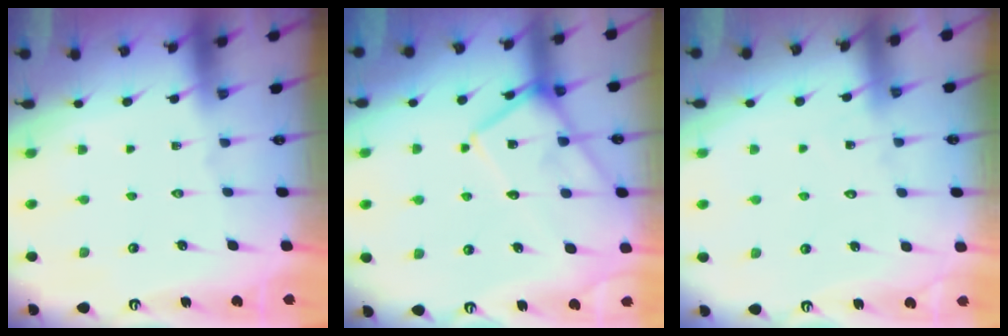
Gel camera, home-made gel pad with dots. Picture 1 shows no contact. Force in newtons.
{"total": 15.2, "press": 15.1, "slide": 1.5}
{"total": 7.5, "press": 7.5, "slide": 0.5}